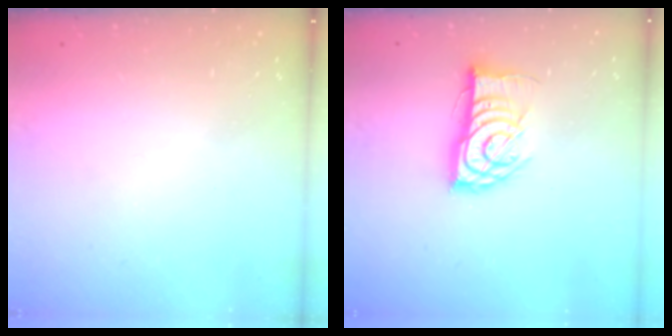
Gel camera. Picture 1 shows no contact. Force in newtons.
{"total": 11.9, "press": 11.9, "slide": 0.8}